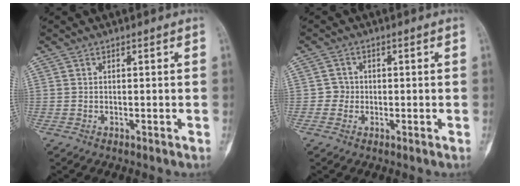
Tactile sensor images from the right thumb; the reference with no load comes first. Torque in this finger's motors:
{"motor_torque": [0.12, 0.32, 0.19, -0.11, -0.10]}